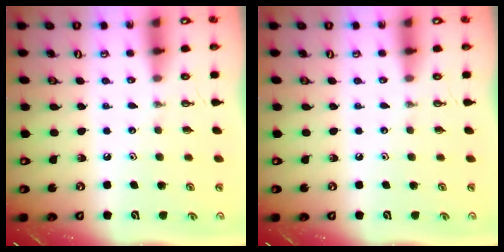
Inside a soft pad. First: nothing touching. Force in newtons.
{"total": 0.0}